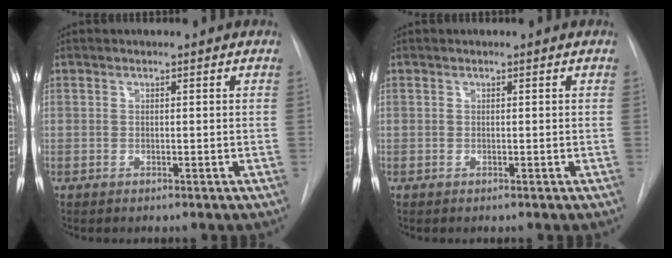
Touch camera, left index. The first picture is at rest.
{"total": 0.0}